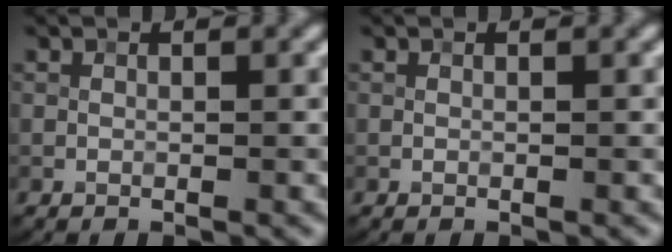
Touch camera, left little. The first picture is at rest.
{"total": 0.0}